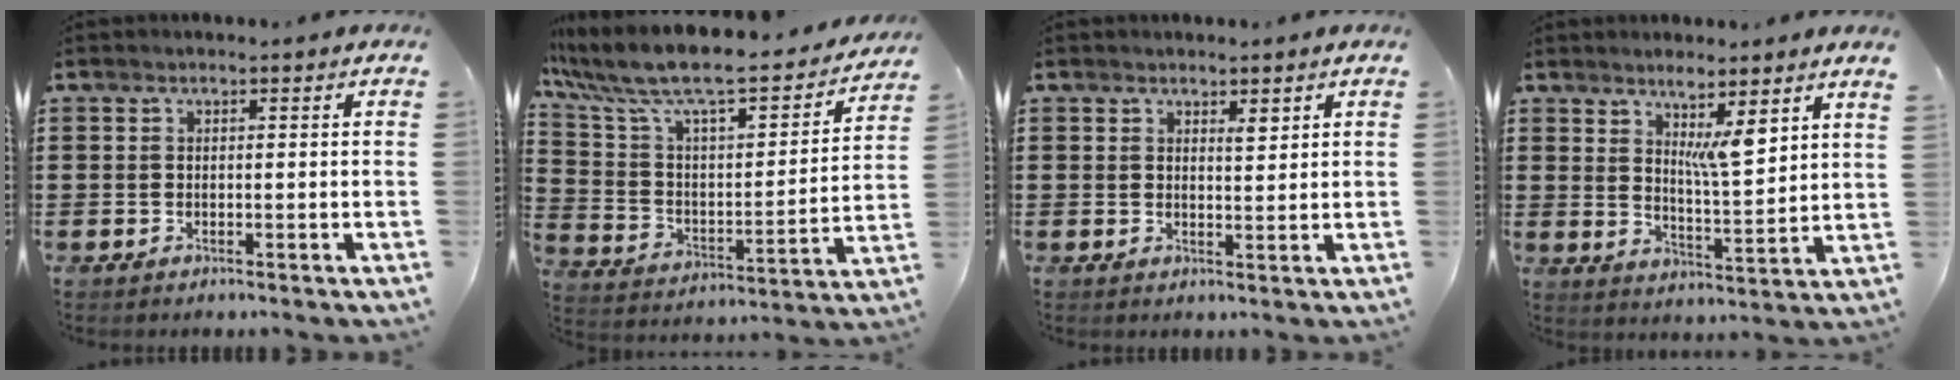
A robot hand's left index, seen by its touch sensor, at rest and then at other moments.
{"total": 8.9, "force": [7.5, 1.5, 4.7], "torque": [-0.128, -0.061, 0.120]}
{"total": 2.3, "force": [1.7, 0.8, 1.2], "torque": [-0.008, -0.004, 0.027]}
{"total": 6.1, "force": [4.4, 0.3, 4.2], "torque": [-0.077, -0.027, 0.072]}